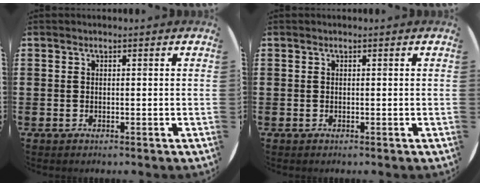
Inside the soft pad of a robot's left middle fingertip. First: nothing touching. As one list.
[{"total": 0.0}]